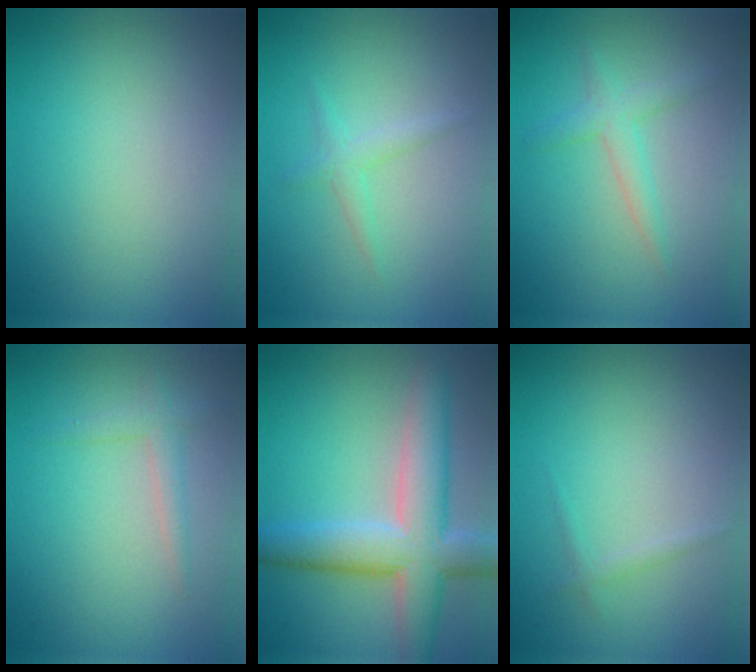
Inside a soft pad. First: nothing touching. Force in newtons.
{"total": 1.4, "press": 1.4, "slide": 0.0}
{"total": 2.0, "press": 1.9, "slide": 0.2}
{"total": 1.6, "press": 1.5, "slide": 0.1}
{"total": 7.5, "press": 7.5, "slide": 0.5}
{"total": 0.8, "press": 0.8, "slide": 0.1}